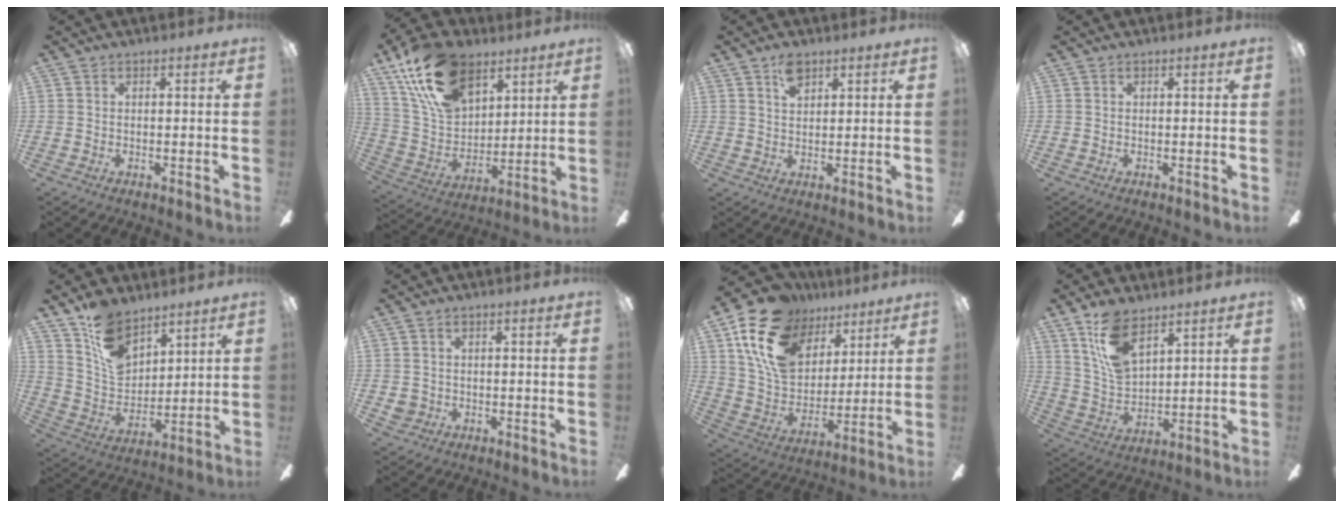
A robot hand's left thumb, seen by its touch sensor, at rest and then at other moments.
{"total": 20.9, "force": [12.9, 11.9, 11.3], "torque": [-0.228, -0.048, 0.240]}
{"total": 4.4, "force": [2.8, 2.3, 2.4], "torque": [-0.038, -0.004, 0.049]}
{"total": 0.0}
{"total": 12.9, "force": [8.6, 7.8, 5.6], "torque": [-0.109, -0.046, 0.171]}
{"total": 2.2, "force": [0.0, 2.1, 0.7], "torque": [-0.015, 0.005, -0.001]}
{"total": 20.6, "force": [11.8, 13.2, 10.4], "torque": [-0.202, -0.048, 0.220]}
{"total": 12.7, "force": [8.2, 6.1, 7.5], "torque": [-0.155, -0.028, 0.151]}